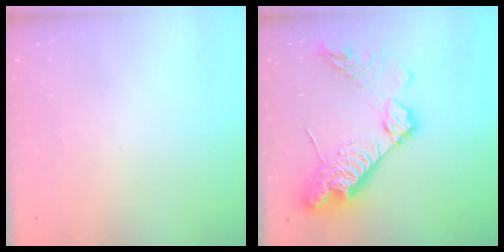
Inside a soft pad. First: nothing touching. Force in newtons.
{"total": 19.4, "press": 19.4, "slide": 1.1}